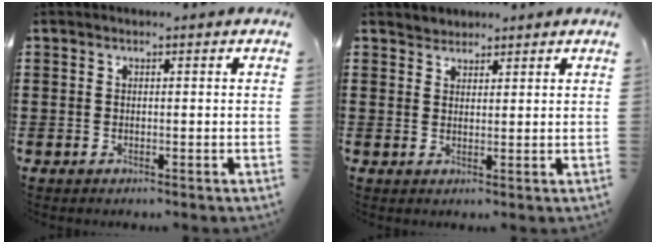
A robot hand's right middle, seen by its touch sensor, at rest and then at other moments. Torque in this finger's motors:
{"motor_torque": [0.01, -0.01, 0.00, -0.02]}